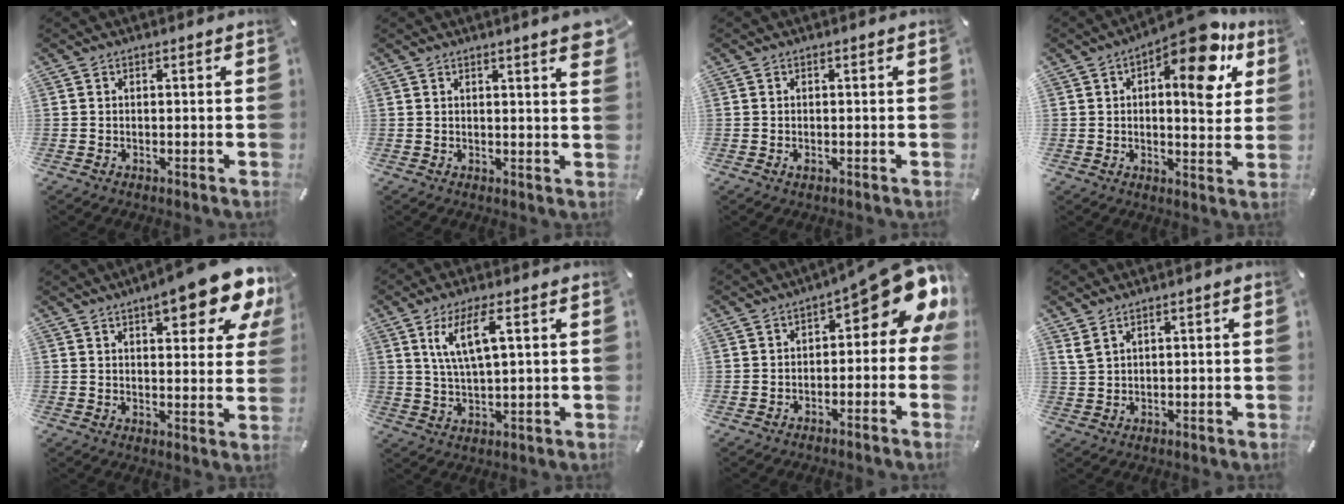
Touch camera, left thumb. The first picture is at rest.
{"total": 3.8, "force": [2.4, 0.4, 2.9], "torque": [-0.045, -0.013, 0.039]}
{"total": 0.8, "force": [-0.3, 0.3, 0.7], "torque": [-0.013, -0.003, -0.004]}
{"total": 14.5, "force": [7.5, 6.7, 10.4], "torque": [-0.125, -0.051, 0.121]}
{"total": 15.4, "force": [10.2, 4.5, 10.6], "torque": [-0.144, -0.063, 0.164]}
{"total": 8.8, "force": [3.7, 2.3, 7.7], "torque": [-0.165, 0.002, 0.061]}
{"total": 13.7, "force": [5.5, 5.5, 11.3], "torque": [-0.140, -0.046, 0.089]}
{"total": 2.7, "force": [2.0, 1.3, 1.4], "torque": [-0.031, -0.002, 0.038]}